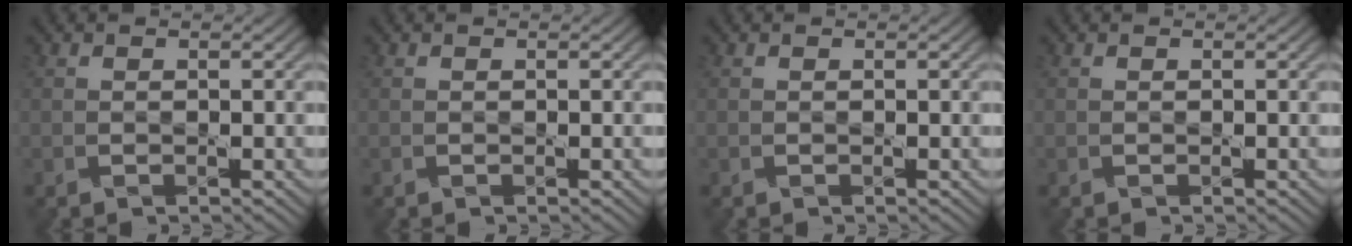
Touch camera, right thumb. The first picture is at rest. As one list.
[{"total": 0.0}, {"total": 0.0}, {"total": 0.0}]